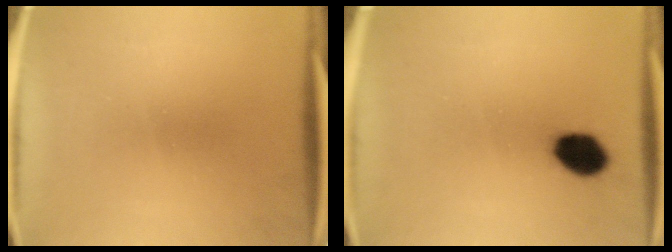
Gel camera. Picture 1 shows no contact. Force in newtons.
{"total": 7.5}